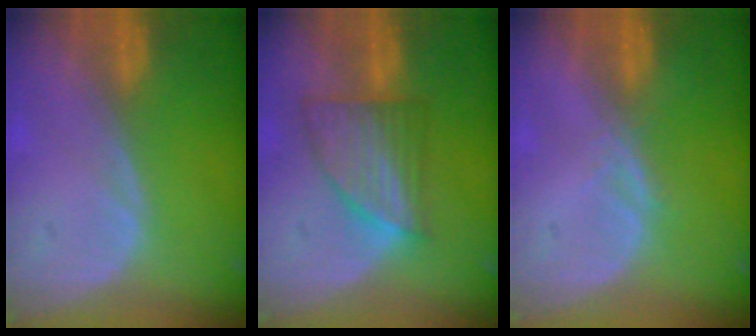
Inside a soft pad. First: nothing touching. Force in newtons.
{"total": 7.1, "press": 6.5, "slide": 3.0}
{"total": 1.5, "press": 1.3, "slide": 0.8}